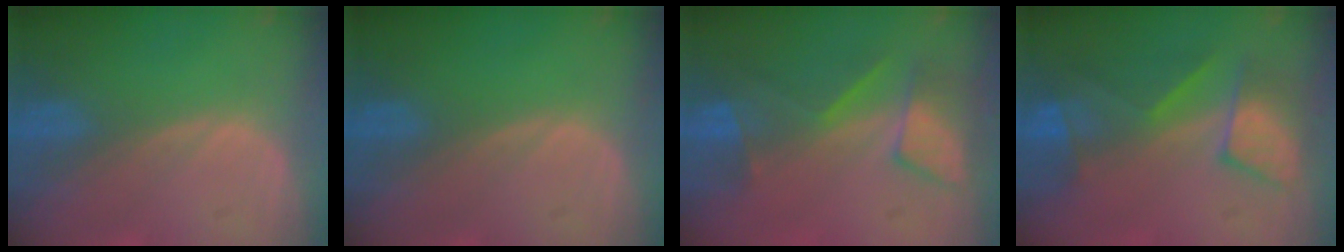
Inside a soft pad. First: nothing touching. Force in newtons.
{"total": 0.0}
{"total": 8.5, "press": 7.2, "slide": 4.5}
{"total": 8.2, "press": 7.9, "slide": 2.4}